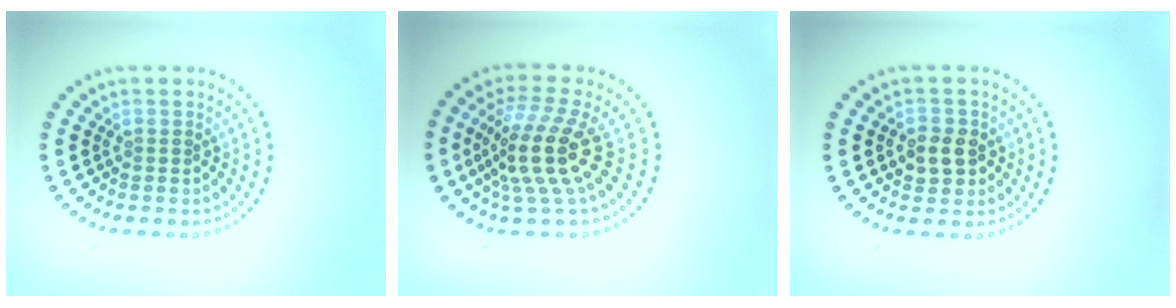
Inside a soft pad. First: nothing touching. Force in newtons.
{"total": 5.1, "press": 3.7, "slide": 3.5}
{"total": 2.5, "press": 2.5, "slide": 0.4}